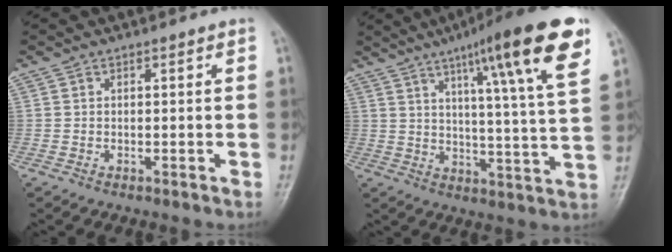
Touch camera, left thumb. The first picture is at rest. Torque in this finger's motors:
{"motor_torque": [0.43, 0.55, 1.58, -1.18, 0.34]}